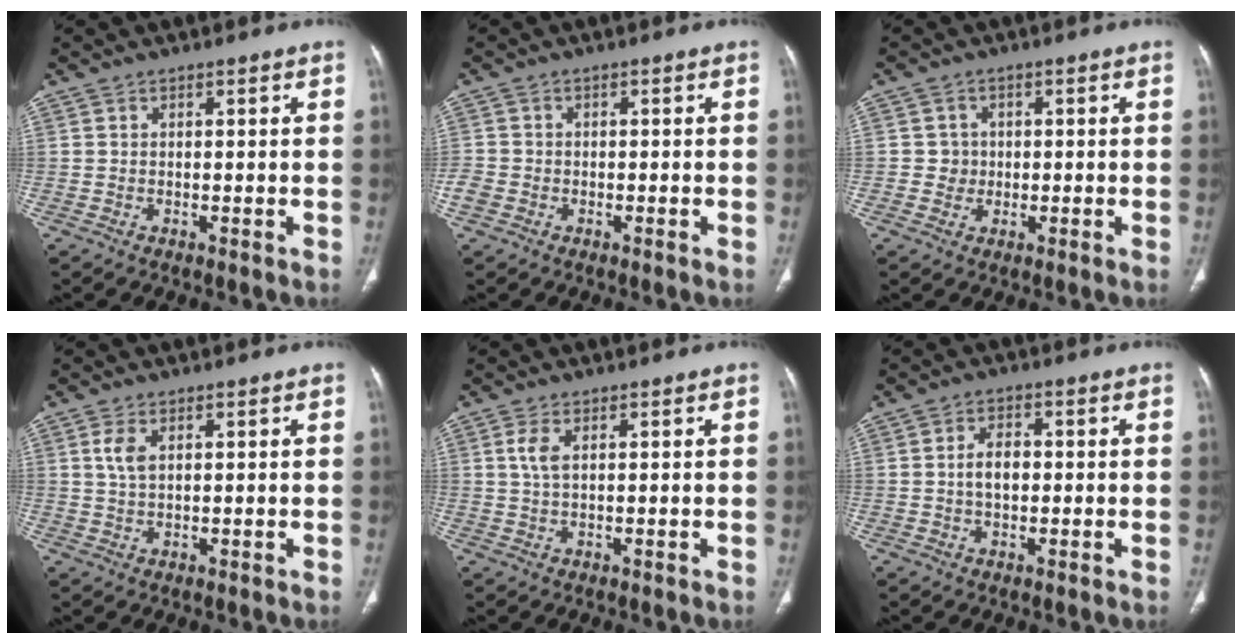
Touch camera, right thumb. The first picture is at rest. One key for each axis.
{"total": 2.9, "fx": -1.1, "fy": 2.5, "fz": 1.0, "tx": -0.022, "ty": 0.005, "tz": -0.026}
{"total": 3.0, "fx": 0.1, "fy": 3.0, "fz": -0.1, "tx": 0.024, "ty": 0.010, "tz": -0.002}
{"total": 3.2, "fx": 1.1, "fy": 1.6, "fz": 2.5, "tx": -0.056, "ty": 0.002, "tz": 0.025}
{"total": 2.8, "fx": 0.9, "fy": 1.1, "fz": 2.4, "tx": -0.061, "ty": 0.004, "tz": 0.021}
{"total": 4.3, "fx": -0.1, "fy": 2.7, "fz": 3.3, "tx": -0.055, "ty": 0.011, "tz": -0.005}